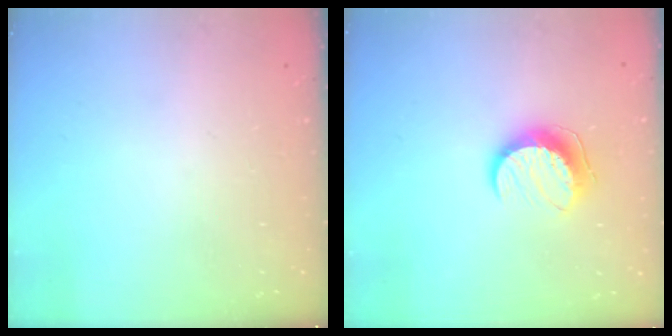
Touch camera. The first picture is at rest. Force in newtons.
{"total": 10.3, "press": 10.3, "slide": 0.3}